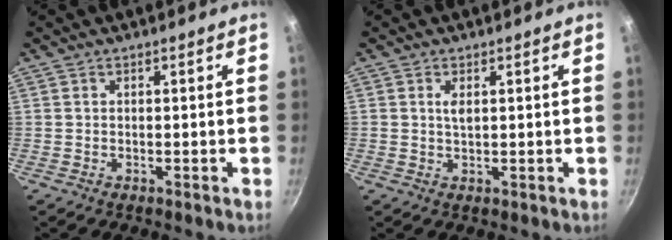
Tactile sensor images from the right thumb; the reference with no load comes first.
{"total": 1.8, "force": [0.6, 0.9, 1.4], "torque": [-0.027, 0.000, 0.012]}